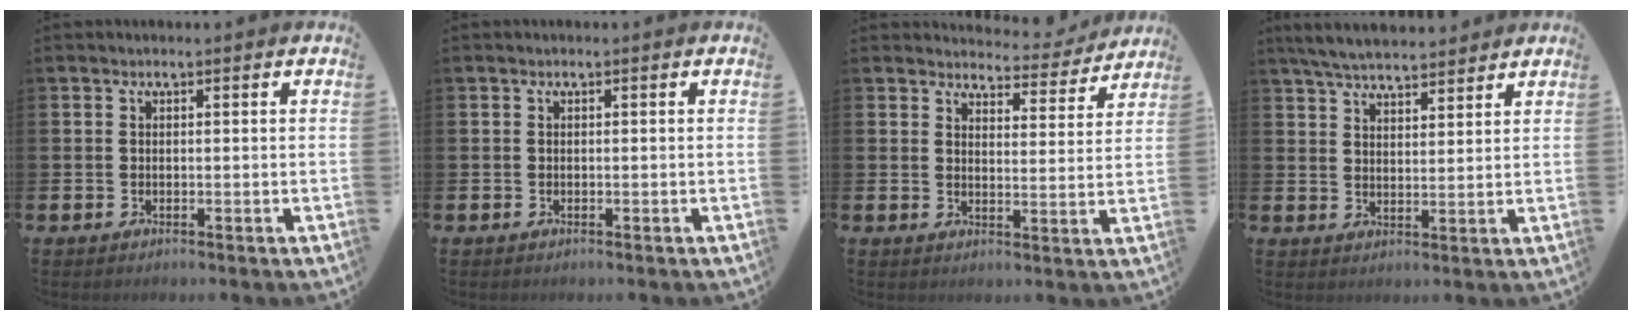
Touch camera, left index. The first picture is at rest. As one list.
[{"total": 0.0}, {"total": 3.9, "force": [3.7, 1.0, 0.1], "torque": [-0.007, -0.032, 0.060]}, {"total": 5.4, "force": [5.3, 0.8, 1.0], "torque": [-0.032, -0.024, 0.095]}]